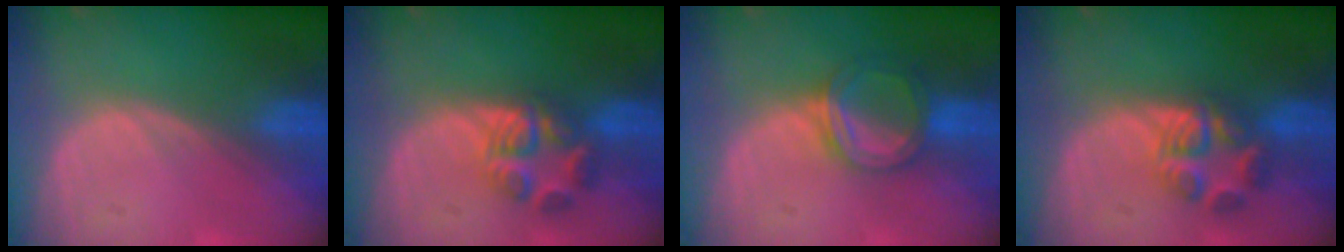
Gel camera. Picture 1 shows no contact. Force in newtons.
{"total": 5.6, "press": 5.5, "slide": 1.0}
{"total": 5.3, "press": 5.0, "slide": 1.7}
{"total": 5.6, "press": 5.5, "slide": 1.0}